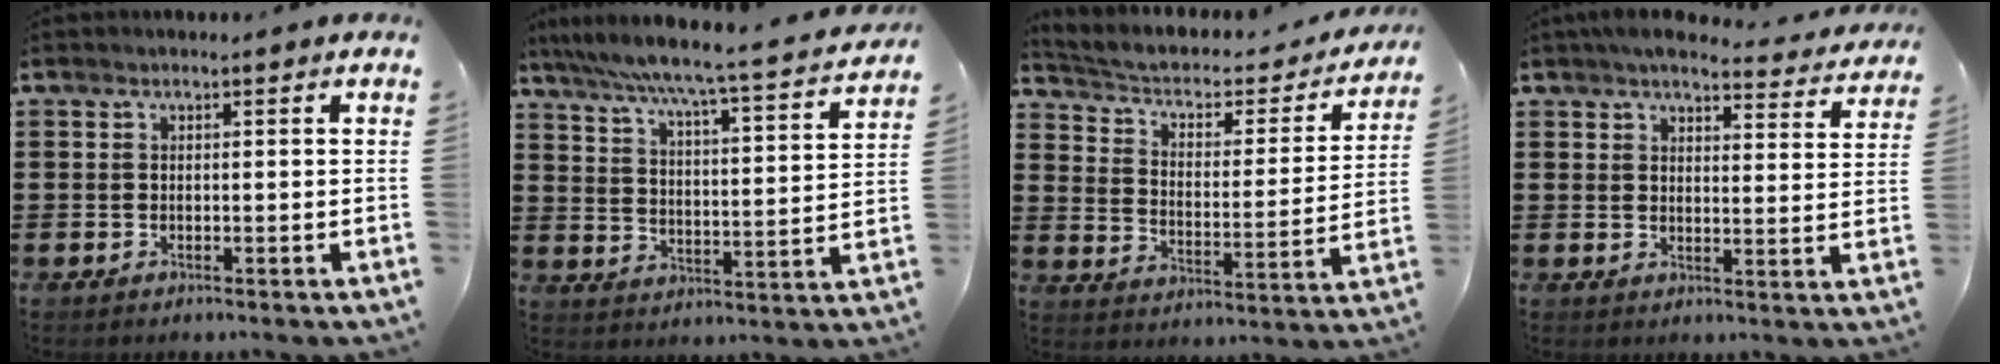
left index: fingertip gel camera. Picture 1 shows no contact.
{"total": 5.2, "force": [4.5, -0.9, 2.4], "torque": [-0.068, -0.045, 0.065]}
{"total": 3.2, "force": [1.8, 1.7, 2.0], "torque": [-0.051, -0.019, 0.020]}
{"total": 4.9, "force": [4.5, 0.9, 1.7], "torque": [-0.043, -0.020, 0.079]}